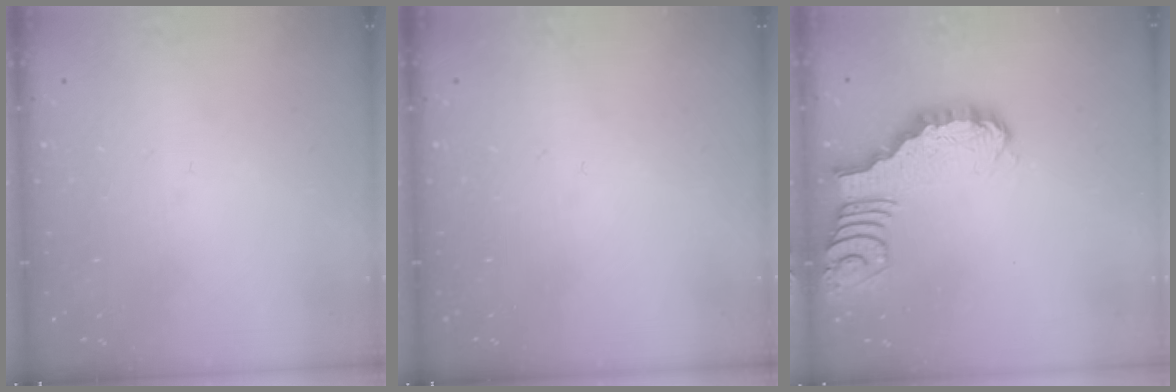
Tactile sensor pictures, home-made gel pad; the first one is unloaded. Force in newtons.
{"total": 0.0}
{"total": 2.7, "press": 2.7, "slide": 0.4}